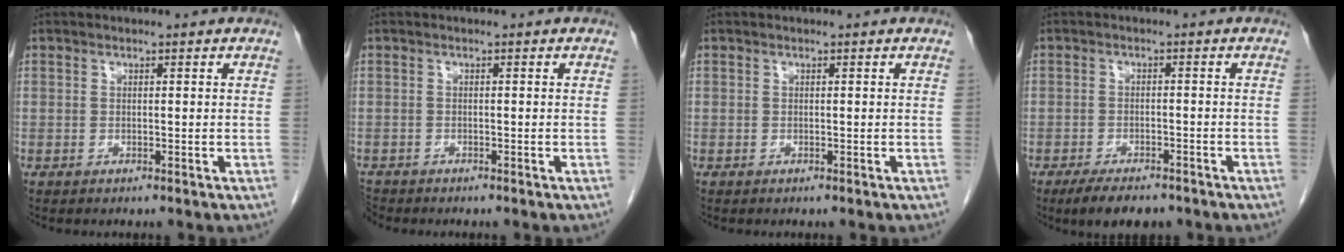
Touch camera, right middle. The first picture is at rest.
{"total": 1.9, "force": [-1.8, 0.5, 0.0], "torque": [-0.004, -0.007, -0.033]}
{"total": 0.0}
{"total": 6.1, "force": [-4.7, 2.2, 3.2], "torque": [-0.051, -0.006, -0.072]}